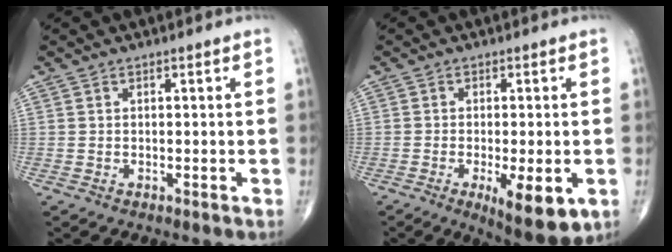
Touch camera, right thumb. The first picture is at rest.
{"total": 9.9, "force": [-3.3, 3.1, 8.9], "torque": [-0.124, -0.017, -0.043]}